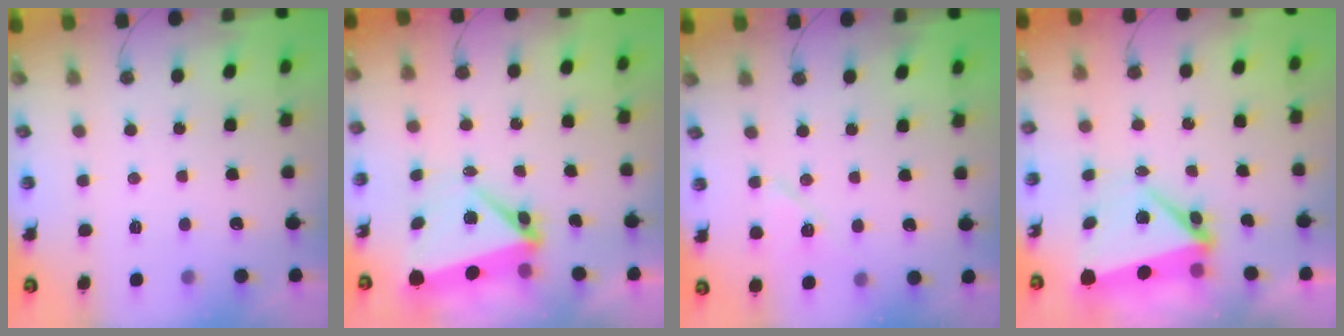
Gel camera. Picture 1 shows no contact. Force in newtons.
{"total": 5.7, "press": 5.5, "slide": 1.7}
{"total": 7.7, "press": 7.6, "slide": 1.3}
{"total": 7.1, "press": 7.1, "slide": 0.3}